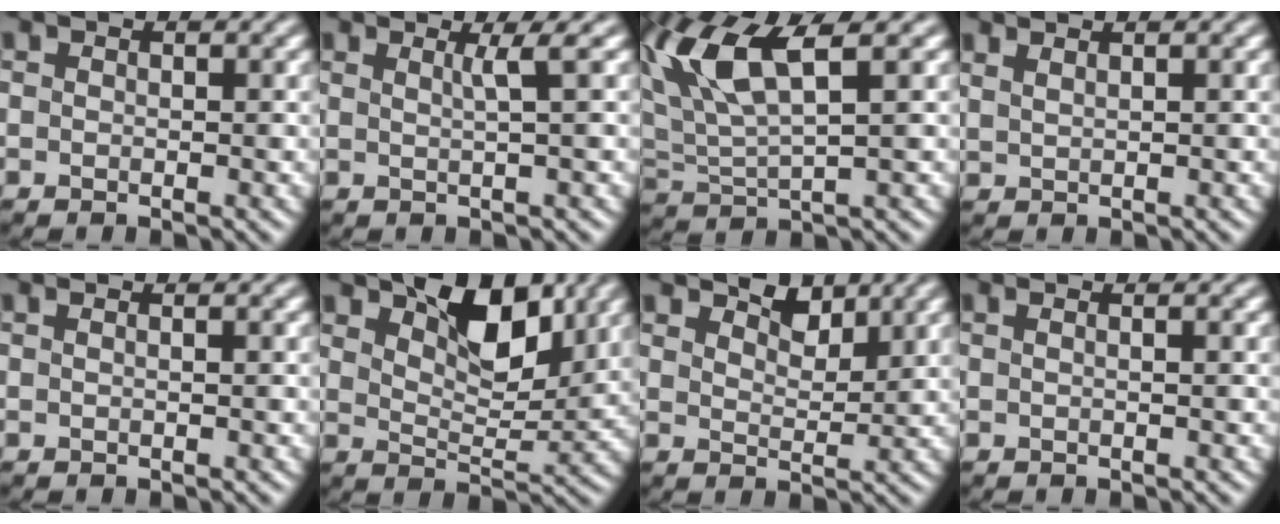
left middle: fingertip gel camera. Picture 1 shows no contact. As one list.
[{"total": 1.7, "force": [0.8, 0.2, 1.5], "torque": [-0.020, 0.010, 0.010]}, {"total": 7.3, "force": [3.8, 2.1, 5.8], "torque": [-0.131, 0.014, 0.073]}, {"total": 1.9, "force": [1.6, 0.6, 0.7], "torque": [-0.006, 0.003, 0.022]}, {"total": 0.8, "force": [0.3, 0.3, 0.7], "torque": [-0.008, -0.005, -0.003]}, {"total": 7.0, "force": [4.4, 3.1, 4.5], "torque": [-0.066, 0.004, 0.069]}, {"total": 2.9, "force": [2.5, 1.0, 1.0], "torque": [-0.014, 0.005, 0.036]}, {"total": 1.1, "force": [0.4, 0.5, 1.0], "torque": [-0.007, -0.004, -0.005]}]